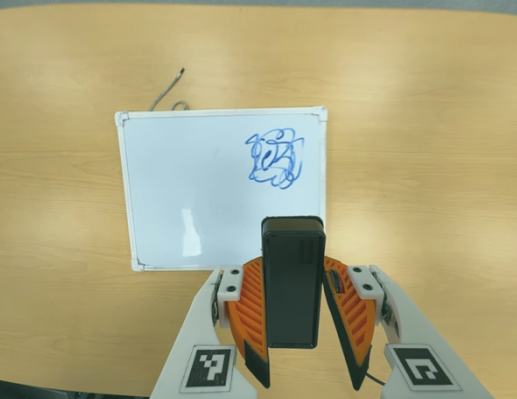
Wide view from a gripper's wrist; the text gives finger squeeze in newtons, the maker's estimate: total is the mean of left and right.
{"total": 4.3, "left": 3.7, "right": 4.8}